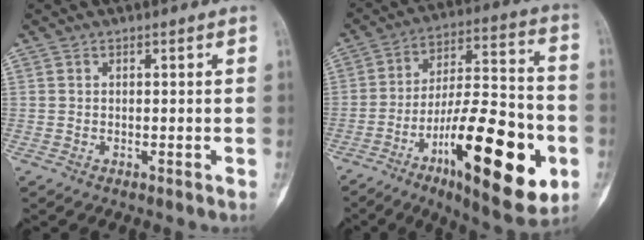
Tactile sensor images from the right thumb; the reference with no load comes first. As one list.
[{"total": 25.9, "force": [-9.3, 8.2, 22.8], "torque": [-0.341, 0.036, -0.139]}]